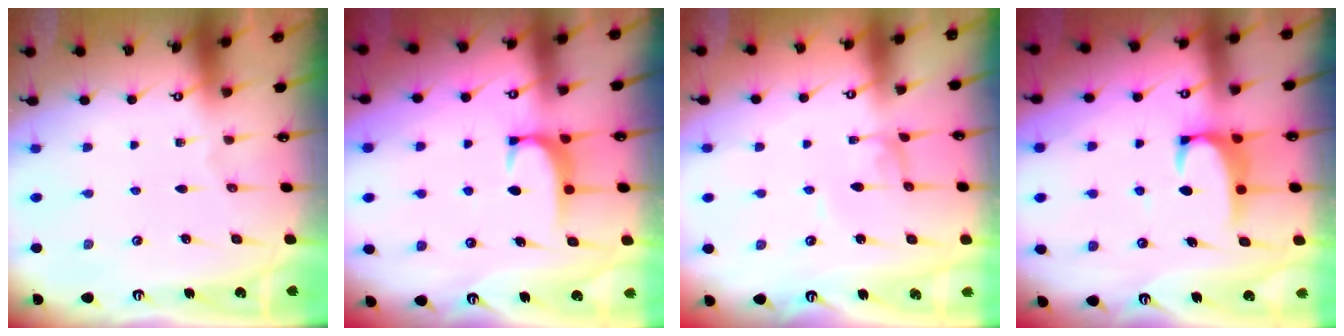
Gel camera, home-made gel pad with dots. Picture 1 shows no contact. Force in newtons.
{"total": 1.8, "press": 1.8, "slide": 0.4}
{"total": 2.2, "press": 2.2, "slide": 0.1}
{"total": 2.8, "press": 2.8, "slide": 0.3}